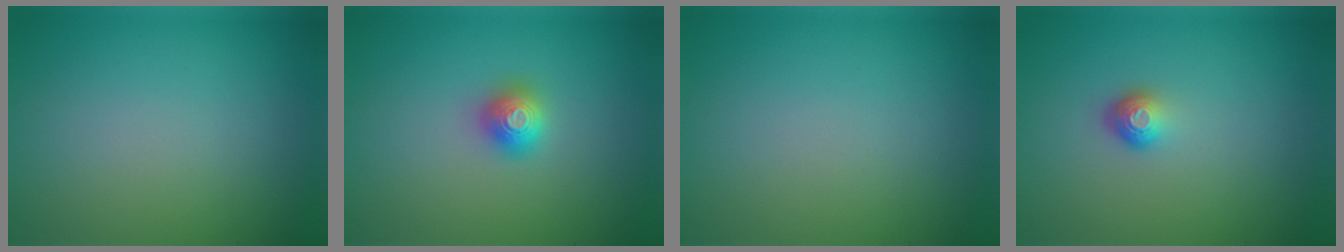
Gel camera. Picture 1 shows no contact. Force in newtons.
{"total": 1.6, "press": 1.6, "slide": 0.2}
{"total": 0.0}
{"total": 1.7, "press": 1.2, "slide": 1.3}